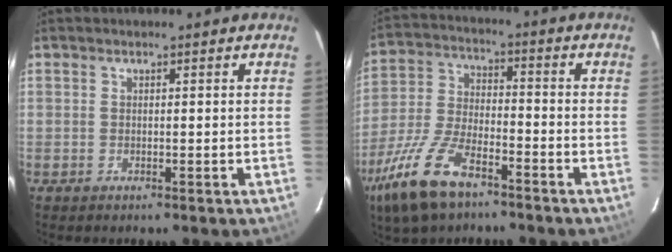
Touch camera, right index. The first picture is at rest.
{"total": 15.9, "force": [-10.2, 6.6, 10.3], "torque": [-0.236, -0.023, -0.197]}